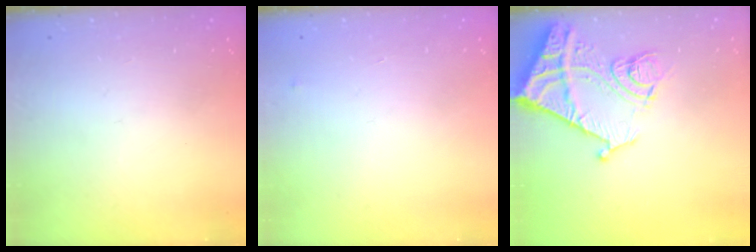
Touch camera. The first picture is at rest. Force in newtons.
{"total": 2.5, "press": 2.5, "slide": 0.4}
{"total": 17.2, "press": 17.1, "slide": 2.0}